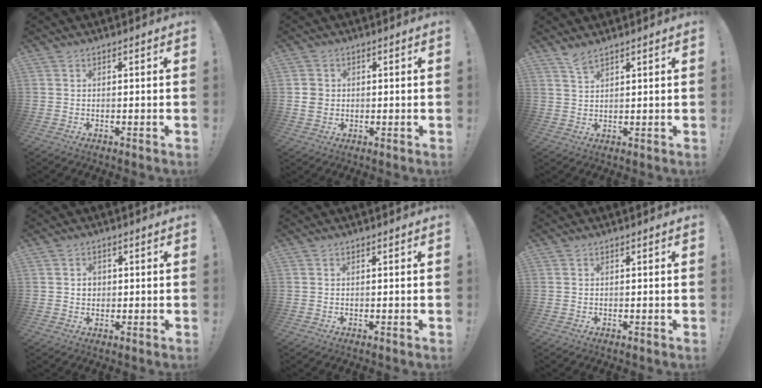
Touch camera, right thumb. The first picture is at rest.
{"total": 4.1, "force": [0.2, 3.8, 1.4], "torque": [-0.017, 0.007, 0.007]}
{"total": 3.2, "force": [2.6, 0.5, 1.8], "torque": [-0.039, -0.013, 0.048]}
{"total": 2.4, "force": [0.1, 2.1, 1.1], "torque": [0.000, -0.005, -0.004]}
{"total": 0.0}
{"total": 0.0}